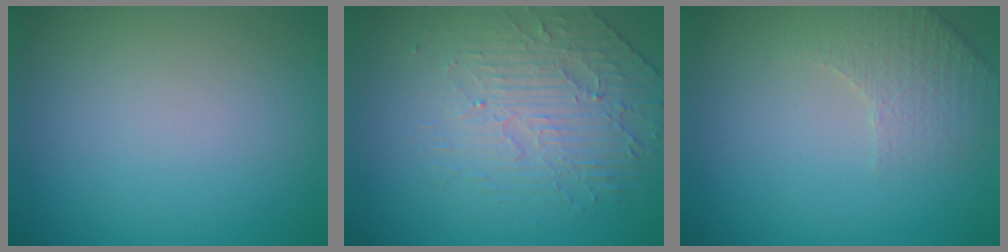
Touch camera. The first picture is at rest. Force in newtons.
{"total": 4.5, "press": 3.3, "slide": 3.1}
{"total": 2.8, "press": 2.7, "slide": 0.8}